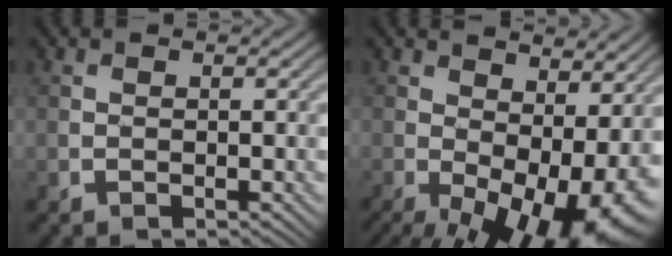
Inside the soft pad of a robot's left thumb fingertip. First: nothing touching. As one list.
[{"total": 12.8, "force": [-2.2, 6.2, 11.0], "torque": [-0.177, -0.025, -0.014]}]